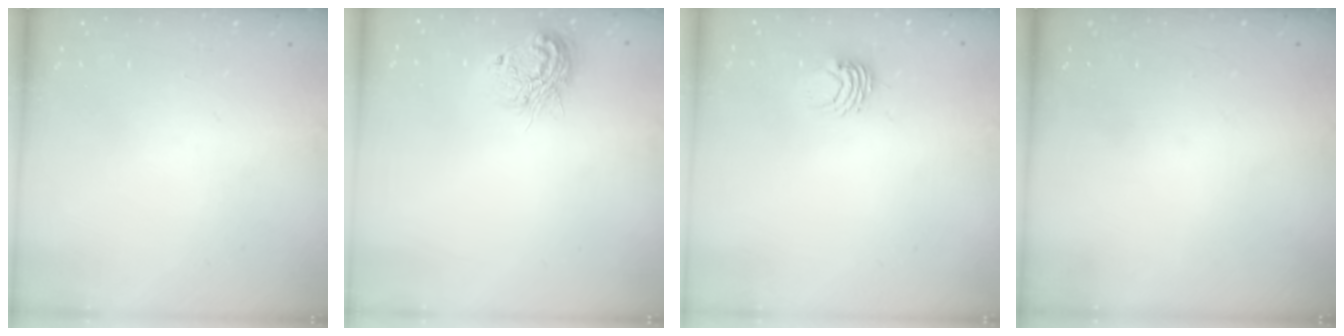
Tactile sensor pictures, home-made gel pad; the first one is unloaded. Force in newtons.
{"total": 12.2, "press": 12.1, "slide": 0.9}
{"total": 4.0, "press": 3.9, "slide": 0.4}
{"total": 0.0}